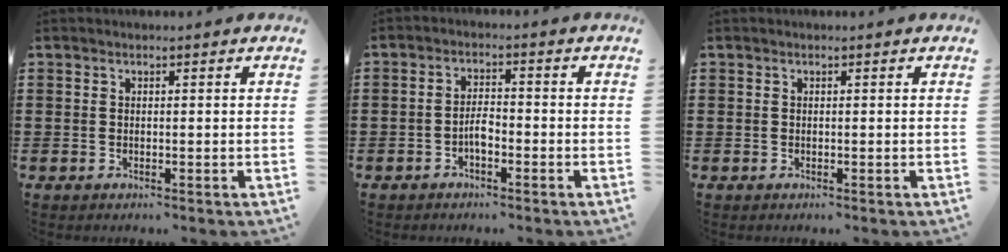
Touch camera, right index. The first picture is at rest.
{"total": 2.9, "force": [-1.3, 1.3, 2.3], "torque": [-0.052, 0.003, -0.028]}
{"total": 0.0}